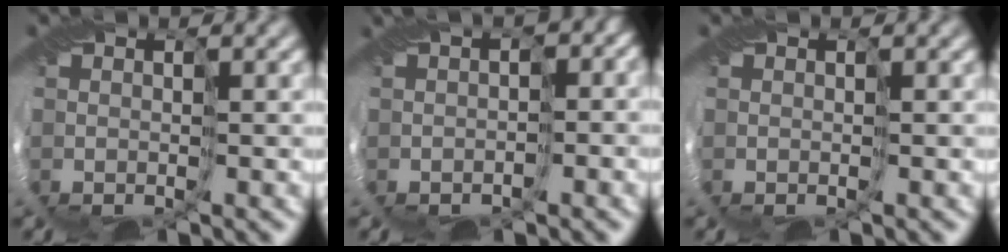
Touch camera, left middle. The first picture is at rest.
{"total": 5.1, "force": [0.8, 3.0, 4.1], "torque": [-0.053, 0.019, 0.012]}
{"total": 0.0}